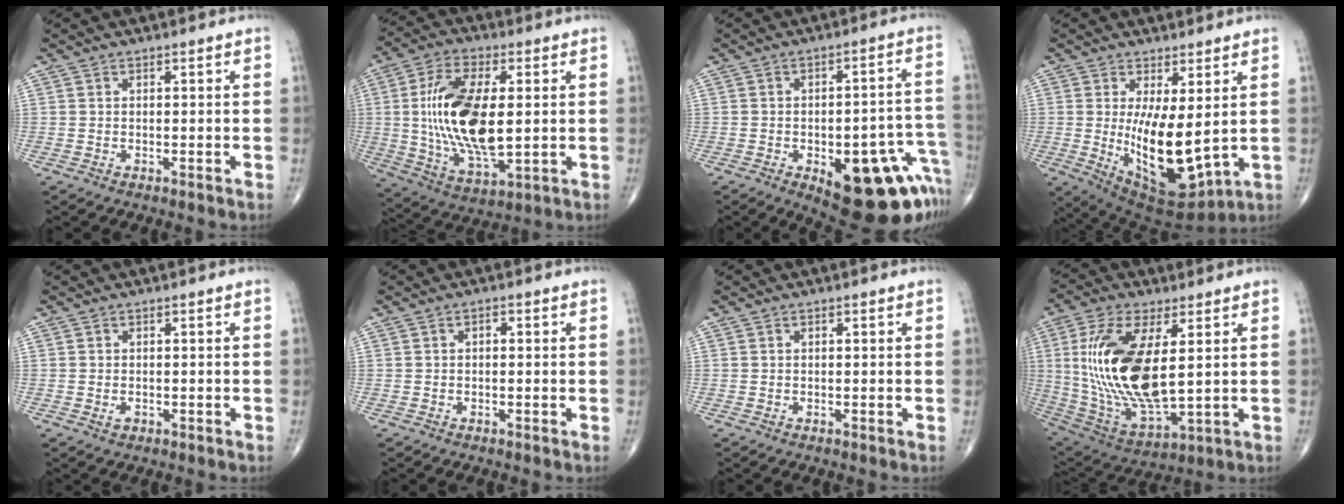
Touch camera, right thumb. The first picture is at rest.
{"total": 18.8, "force": [1.0, 8.5, 16.7], "torque": [-0.317, -0.015, 0.023]}
{"total": 21.4, "force": [-8.9, 9.2, 17.2], "torque": [-0.136, 0.052, -0.097]}
{"total": 13.9, "force": [0.5, 5.3, 12.8], "torque": [-0.206, -0.040, 0.029]}
{"total": 1.1, "force": [-0.4, 0.8, 0.7], "torque": [-0.010, 0.001, -0.004]}
{"total": 1.0, "force": [0.1, 0.5, 0.8], "torque": [-0.011, 0.002, -0.002]}
{"total": 0.0}
{"total": 21.0, "force": [3.0, 8.9, 18.8], "torque": [-0.388, -0.023, 0.068]}